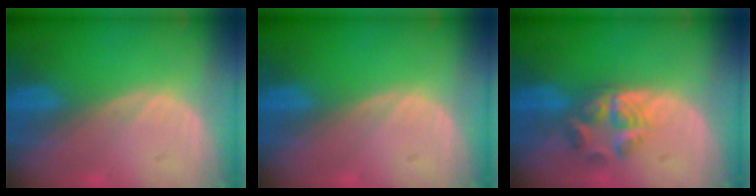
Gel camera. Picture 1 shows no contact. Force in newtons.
{"total": 0.0}
{"total": 5.7, "press": 4.8, "slide": 3.2}